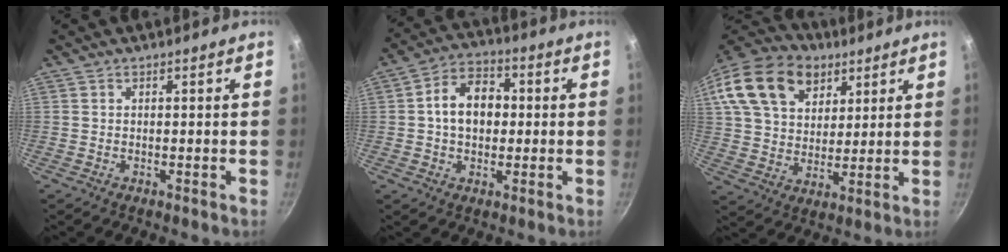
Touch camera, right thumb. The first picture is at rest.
{"total": 10.0, "force": [0.5, 7.2, 6.9], "torque": [-0.081, 0.022, -0.004]}
{"total": 21.9, "force": [10.8, 14.9, 11.9], "torque": [-0.217, 0.003, 0.191]}